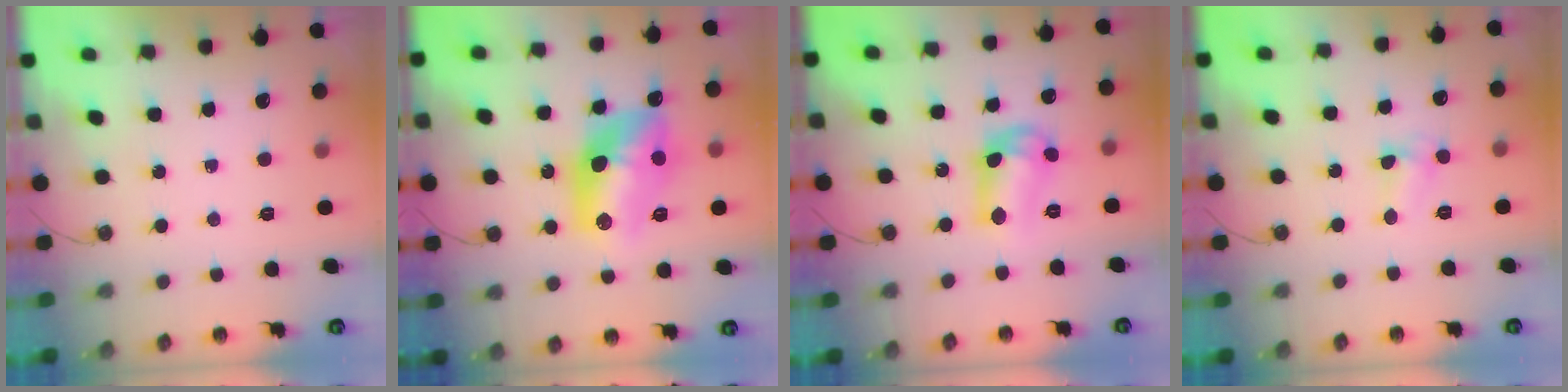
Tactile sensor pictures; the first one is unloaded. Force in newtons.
{"total": 14.1, "press": 14.0, "slide": 1.1}
{"total": 11.3, "press": 11.3, "slide": 0.5}
{"total": 5.3, "press": 5.2, "slide": 0.5}